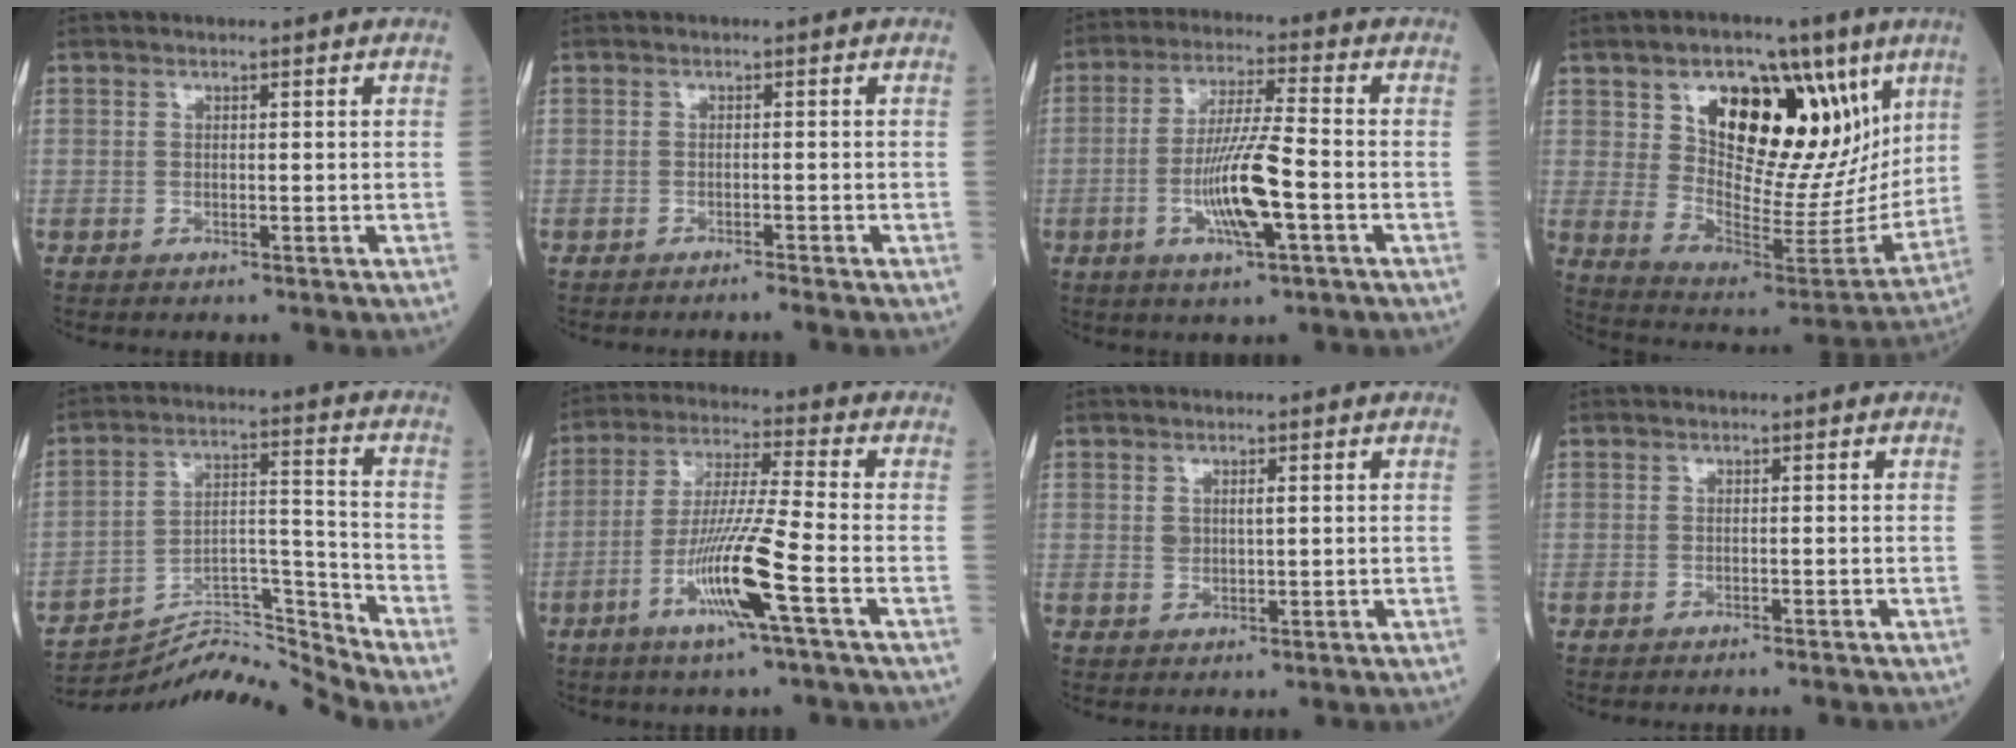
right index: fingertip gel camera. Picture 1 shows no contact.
{"total": 1.3, "force": [-1.2, -0.5, 0.4], "torque": [-0.006, 0.003, -0.021]}
{"total": 10.4, "force": [-3.0, 0.7, 9.9], "torque": [-0.191, -0.005, -0.057]}
{"total": 20.7, "force": [9.1, 10.0, 15.7], "torque": [-0.230, 0.010, 0.155]}
{"total": 12.3, "force": [-11.9, -2.8, 0.2], "torque": [0.000, 0.048, -0.210]}
{"total": 11.7, "force": [-4.9, -0.9, 10.6], "torque": [-0.209, -0.011, -0.095]}
{"total": 2.1, "force": [0.6, 1.0, 1.7], "torque": [-0.031, 0.003, 0.012]}
{"total": 1.5, "force": [-1.4, -0.3, 0.4], "torque": [-0.006, 0.001, -0.018]}